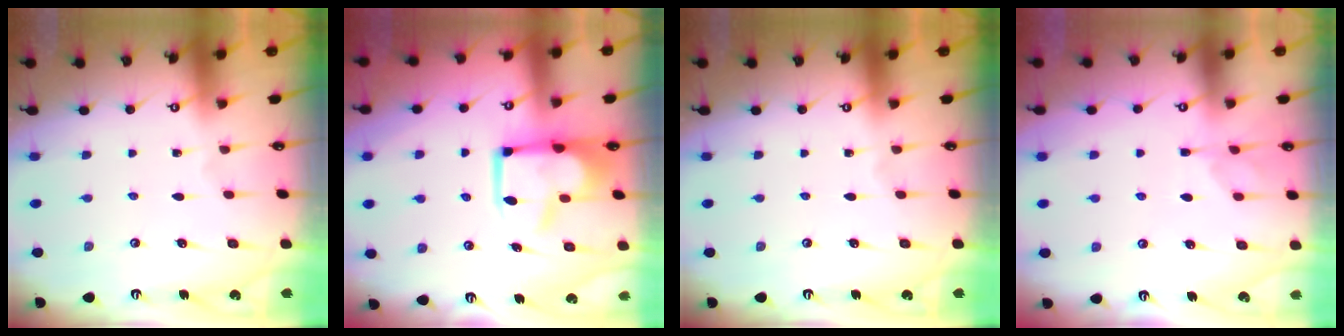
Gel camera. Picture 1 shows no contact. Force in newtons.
{"total": 4.2, "press": 4.1, "slide": 0.8}
{"total": 0.0}
{"total": 1.2, "press": 0.5, "slide": 1.1}